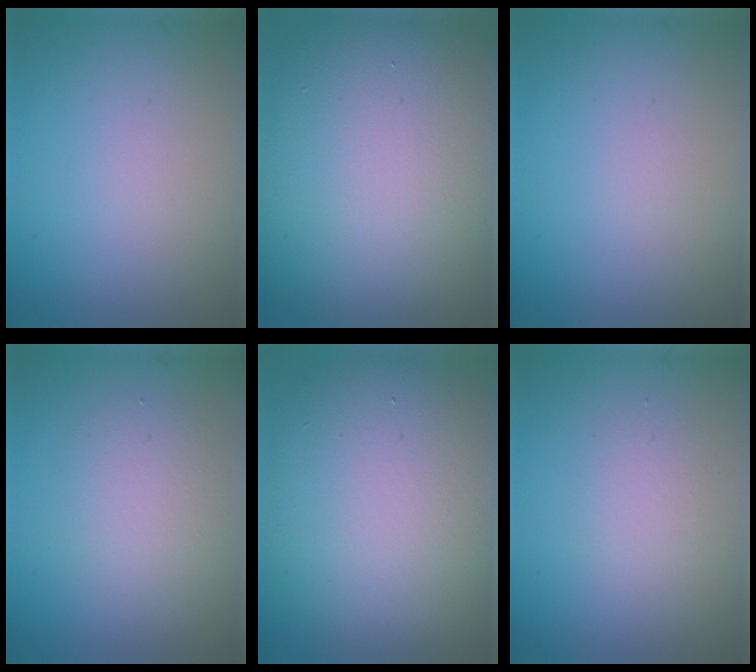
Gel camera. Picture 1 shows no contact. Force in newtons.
{"total": 16.2, "press": 16.1, "slide": 1.0}
{"total": 0.0}
{"total": 2.6, "press": 2.6, "slide": 0.2}
{"total": 12.7, "press": 12.6, "slide": 0.6}
{"total": 1.5, "press": 1.5, "slide": 0.2}